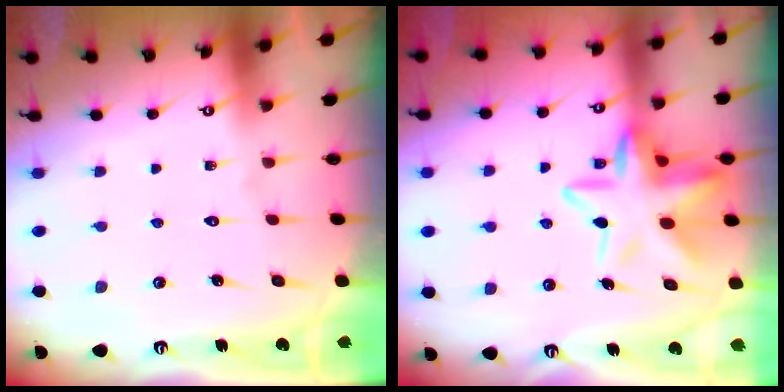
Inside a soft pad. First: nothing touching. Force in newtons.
{"total": 15.2, "press": 15.2, "slide": 1.6}